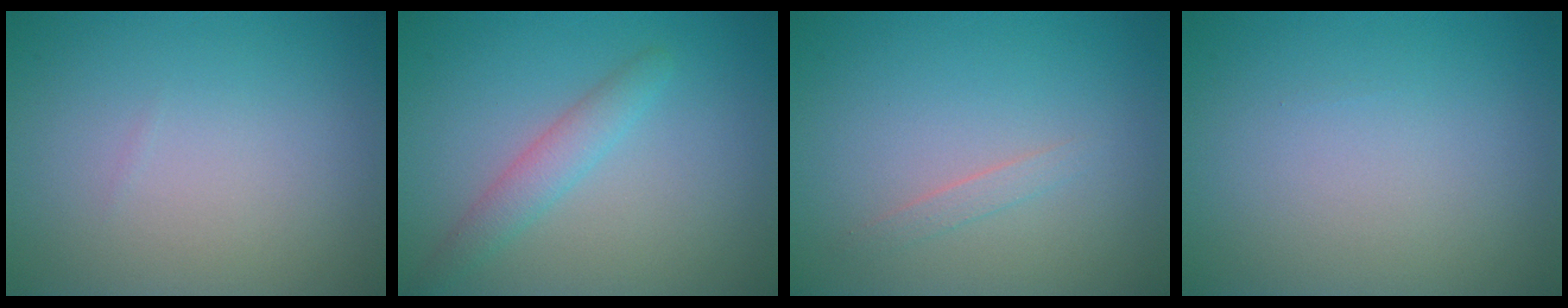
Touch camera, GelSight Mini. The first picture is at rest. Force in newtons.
{"total": 2.4, "press": 2.4, "slide": 0.2}
{"total": 0.9, "press": 0.9, "slide": 0.0}
{"total": 0.0}